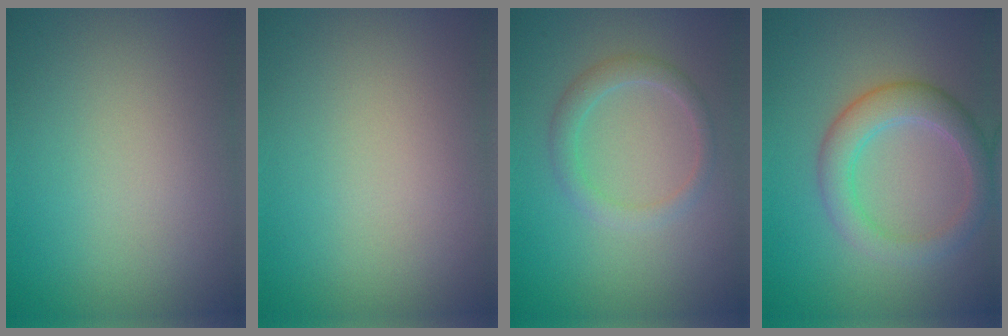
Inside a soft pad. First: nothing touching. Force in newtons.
{"total": 0.0}
{"total": 2.0, "press": 2.0, "slide": 0.3}
{"total": 3.9, "press": 3.9, "slide": 0.0}